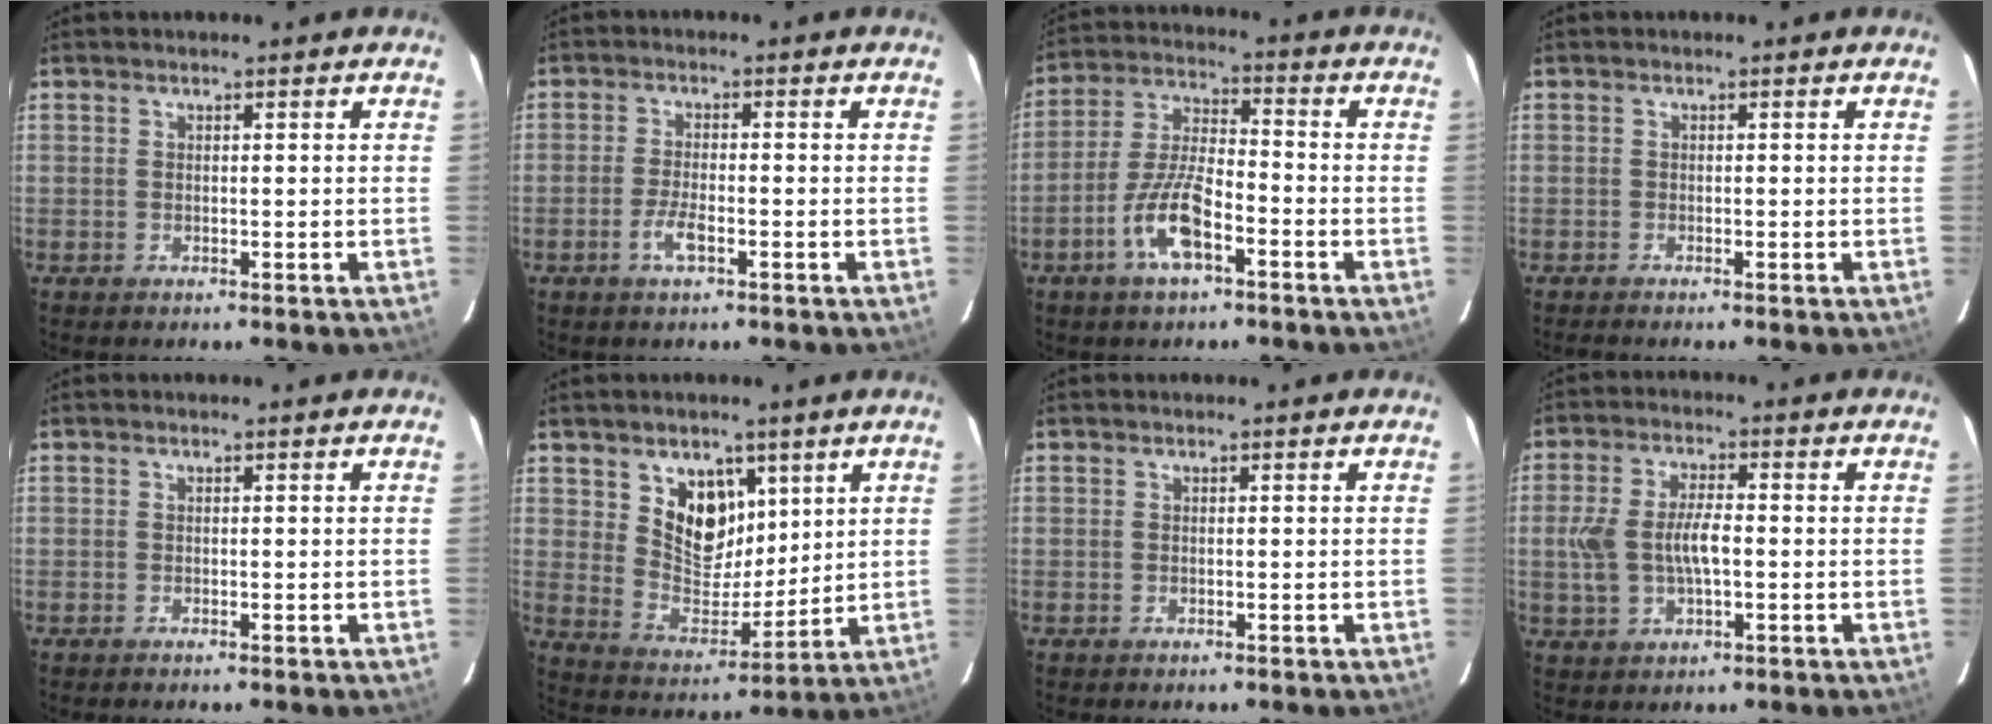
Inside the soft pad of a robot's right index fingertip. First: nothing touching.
{"total": 3.7, "force": [-1.9, 0.9, 3.0], "torque": [-0.070, -0.001, -0.038]}
{"total": 10.1, "force": [-5.2, 3.0, 8.2], "torque": [-0.174, 0.002, -0.099]}
{"total": 1.0, "force": [-0.9, 0.0, 0.4], "torque": [-0.012, -0.004, -0.017]}
{"total": 0.0}
{"total": 11.0, "force": [5.4, 7.6, 5.8], "torque": [-0.097, -0.011, 0.111]}
{"total": 0.0}
{"total": 8.2, "force": [-0.7, 3.6, 7.3], "torque": [-0.152, 0.005, -0.011]}